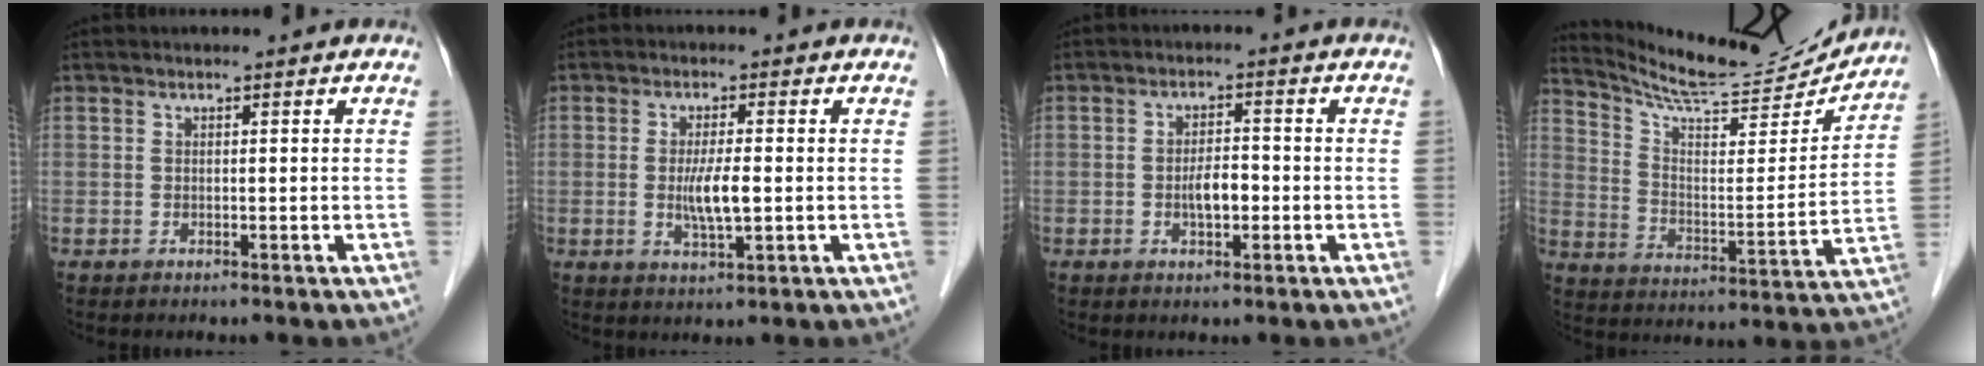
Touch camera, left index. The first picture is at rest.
{"total": 4.7, "force": [-1.3, 0.6, 4.5], "torque": [-0.091, -0.014, -0.021]}
{"total": 3.7, "force": [-1.8, 1.3, 3.0], "torque": [-0.054, -0.003, -0.030]}
{"total": 16.5, "force": [16.0, 1.0, 4.0], "torque": [-0.079, -0.047, 0.239]}